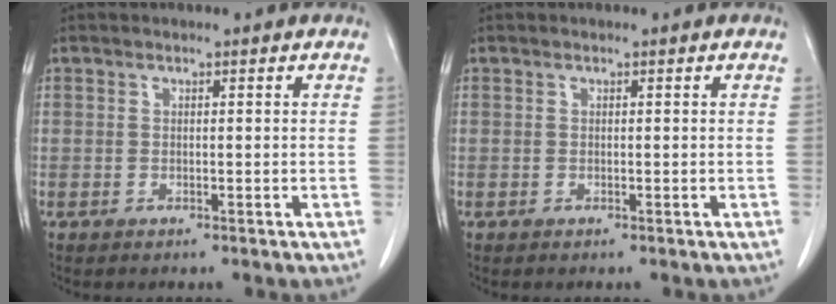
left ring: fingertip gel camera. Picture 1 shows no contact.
{"total": 0.0}